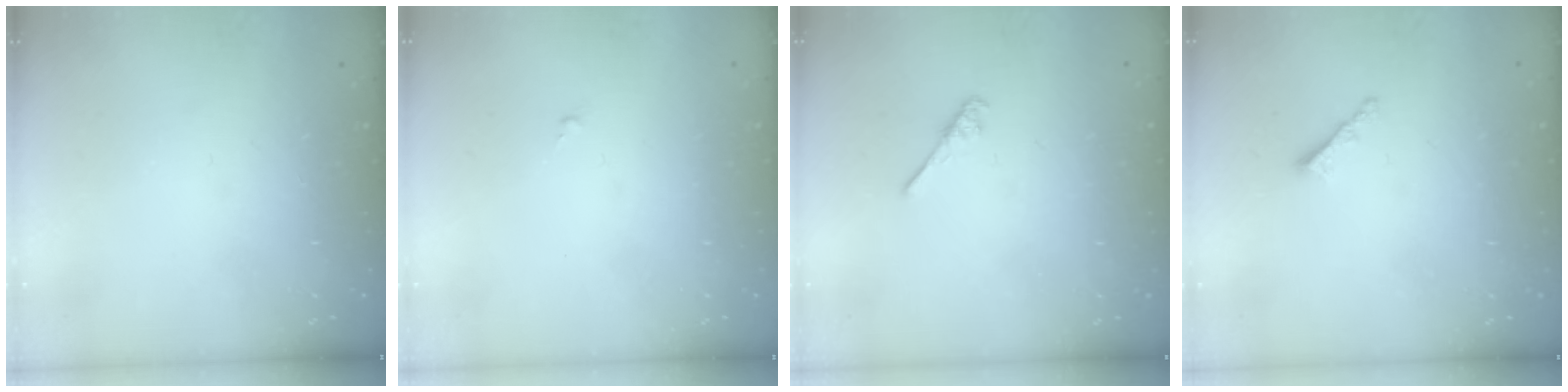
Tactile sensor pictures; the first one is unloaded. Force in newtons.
{"total": 0.0}
{"total": 3.1, "press": 3.1, "slide": 0.5}
{"total": 1.8, "press": 1.7, "slide": 0.5}